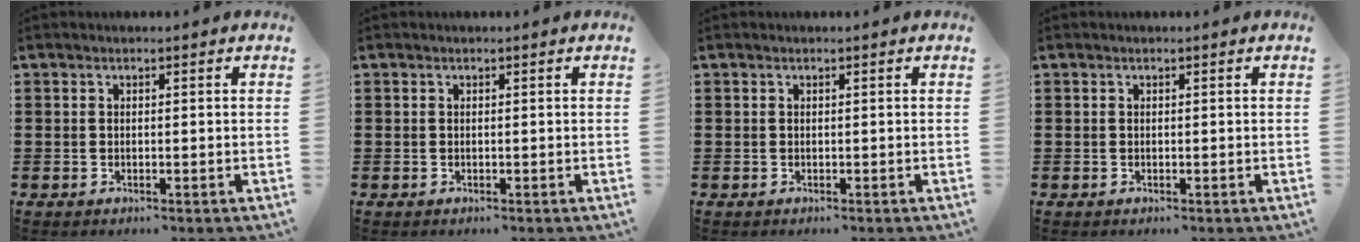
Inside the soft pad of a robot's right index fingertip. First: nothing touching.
{"total": 0.0}
{"total": 0.0}
{"total": 0.0}